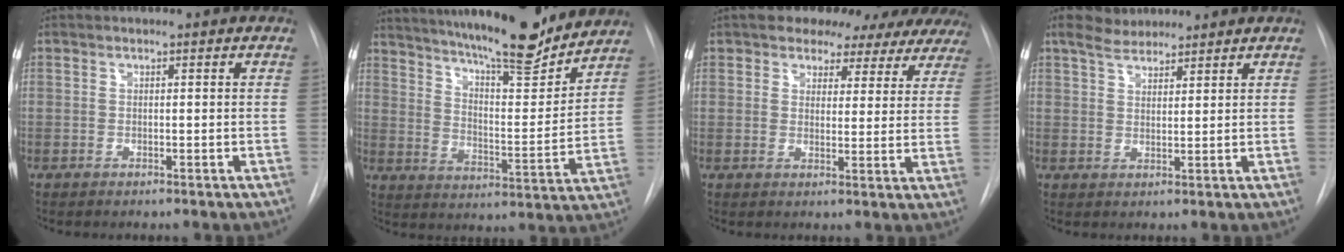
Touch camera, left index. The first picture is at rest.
{"total": 21.0, "force": [18.3, 2.9, 9.8], "torque": [-0.162, -0.014, 0.264]}
{"total": 15.3, "force": [13.0, 6.9, 4.0], "torque": [-0.039, 0.016, 0.137]}
{"total": 4.2, "force": [3.8, 1.5, 1.1], "torque": [-0.028, 0.020, 0.071]}